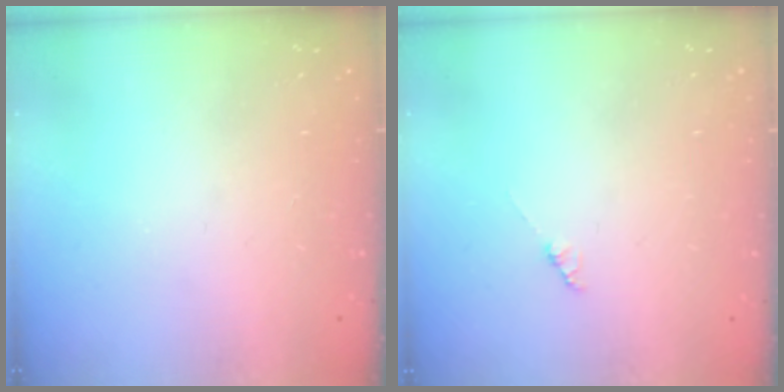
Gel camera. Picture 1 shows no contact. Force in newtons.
{"total": 1.4, "press": 1.4, "slide": 0.2}